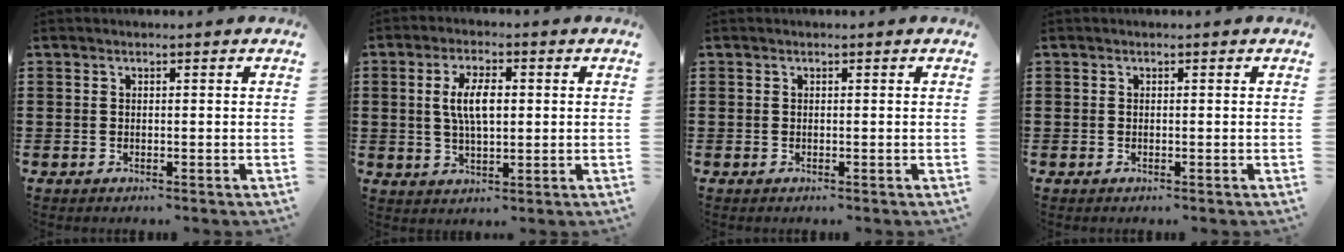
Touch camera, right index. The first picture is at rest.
{"total": 6.2, "force": [0.7, 2.4, 5.6], "torque": [-0.118, 0.007, 0.007]}
{"total": 0.0}
{"total": 0.0}